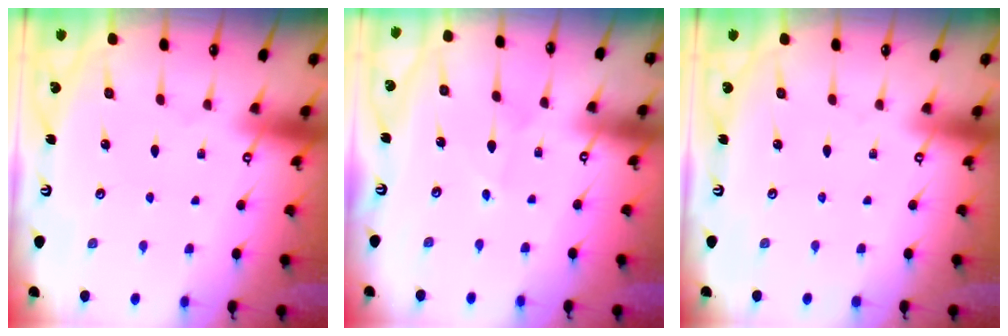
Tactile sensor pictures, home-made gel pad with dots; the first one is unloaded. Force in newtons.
{"total": 3.6, "press": 3.5, "slide": 0.3}
{"total": 0.0}